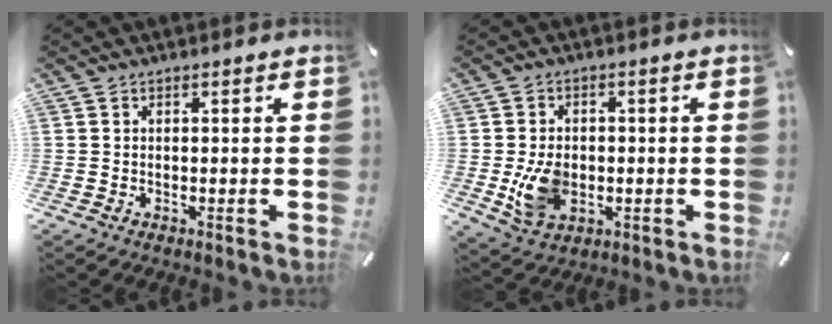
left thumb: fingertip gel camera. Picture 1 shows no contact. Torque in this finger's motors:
{"motor_torque": [0.20, 0.25, 0.35, -0.29, 0.06]}